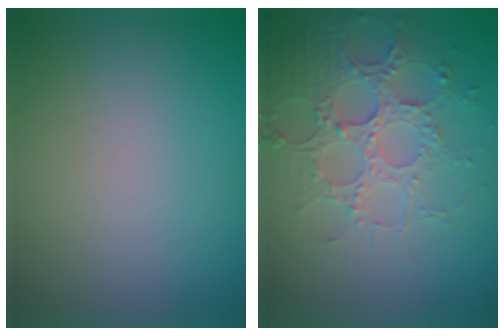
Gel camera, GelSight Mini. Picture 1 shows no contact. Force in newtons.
{"total": 4.4, "press": 4.3, "slide": 0.9}